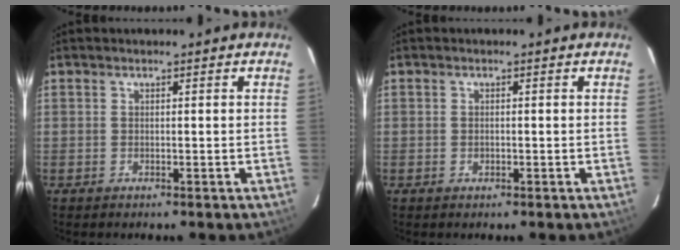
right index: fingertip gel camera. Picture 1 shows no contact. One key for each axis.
{"total": 1.1, "fx": -0.2, "fy": 0.8, "fz": 0.7, "tx": -0.013, "ty": 0.002, "tz": -0.004}